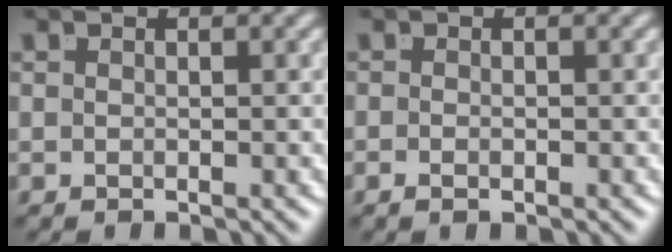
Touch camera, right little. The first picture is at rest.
{"total": 0.9, "force": [-0.8, -0.2, 0.4], "torque": [-0.008, -0.009, -0.009]}